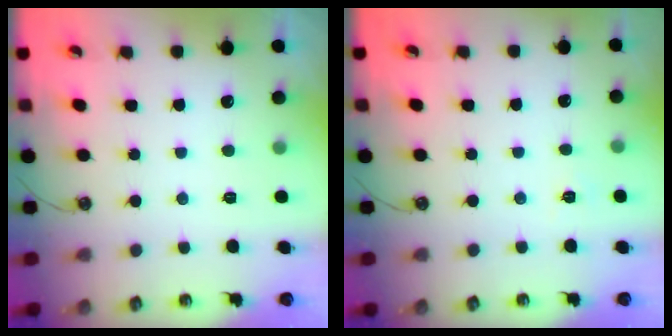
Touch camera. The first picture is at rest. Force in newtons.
{"total": 2.6, "press": 2.6, "slide": 0.3}